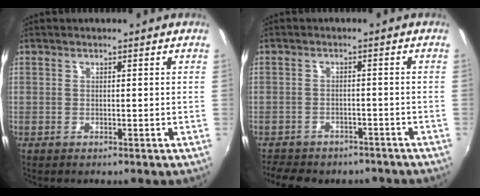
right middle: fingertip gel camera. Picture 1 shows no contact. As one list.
[{"total": 10.4, "force": [-8.5, 4.7, 3.8], "torque": [-0.093, -0.011, -0.120]}]